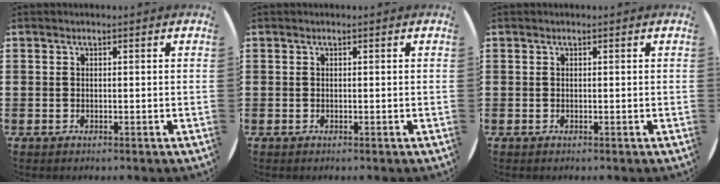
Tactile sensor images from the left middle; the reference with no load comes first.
{"total": 0.0}
{"total": 0.0}